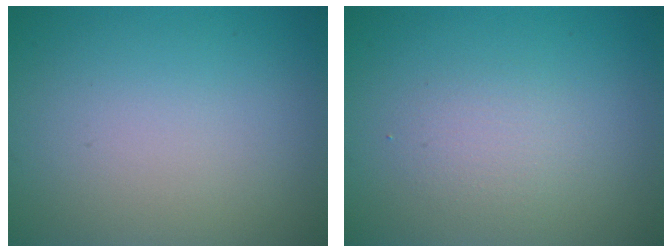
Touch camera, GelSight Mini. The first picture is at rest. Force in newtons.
{"total": 1.7, "press": 1.6, "slide": 0.1}